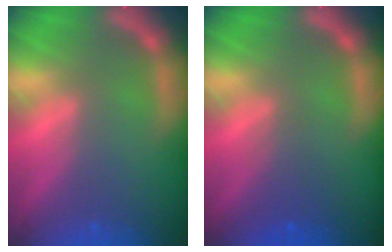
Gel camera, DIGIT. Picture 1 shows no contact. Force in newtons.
{"total": 2.0}